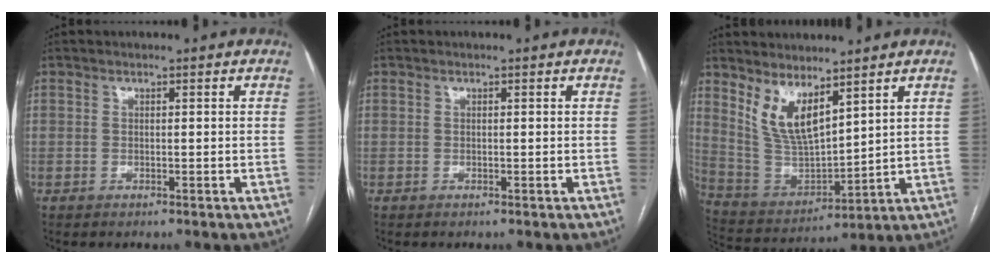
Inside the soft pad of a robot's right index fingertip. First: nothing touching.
{"total": 0.0}
{"total": 9.3, "force": [6.0, 2.9, 6.6], "torque": [-0.133, -0.011, 0.139]}